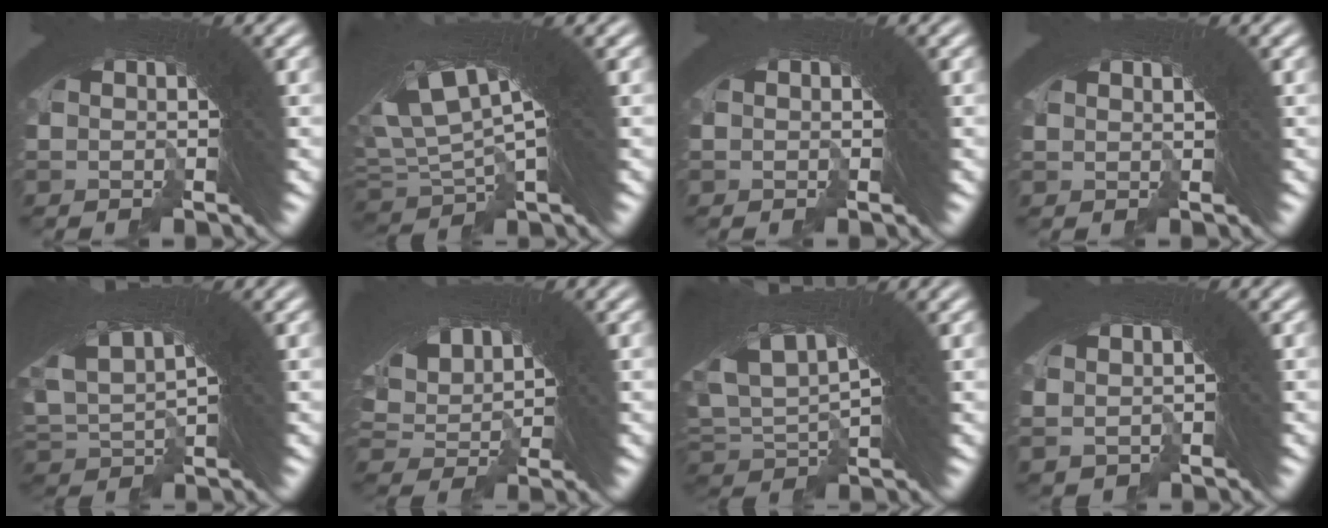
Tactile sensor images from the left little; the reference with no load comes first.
{"total": 14.1, "force": [2.7, 9.1, 10.5], "torque": [-0.222, 0.001, 0.046]}
{"total": 0.8, "force": [-0.5, -0.1, -0.6], "torque": [0.011, -0.003, -0.006]}
{"total": 0.0}
{"total": 10.4, "force": [1.7, 7.2, 7.3], "torque": [-0.178, -0.011, 0.026]}
{"total": 6.5, "force": [-0.3, 5.0, 4.2], "torque": [-0.110, -0.021, 0.007]}
{"total": 10.5, "force": [0.9, 6.7, 8.0], "torque": [-0.193, -0.019, 0.023]}
{"total": 2.2, "force": [-0.3, 2.1, 0.6], "torque": [-0.033, -0.007, 0.003]}